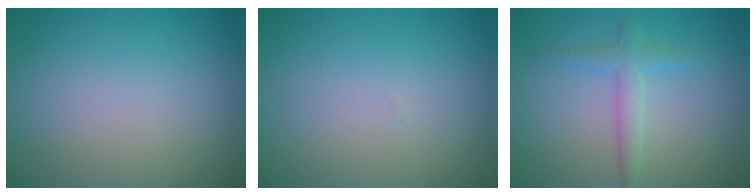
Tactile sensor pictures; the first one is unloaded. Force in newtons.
{"total": 0.0}
{"total": 2.3, "press": 2.3, "slide": 0.1}